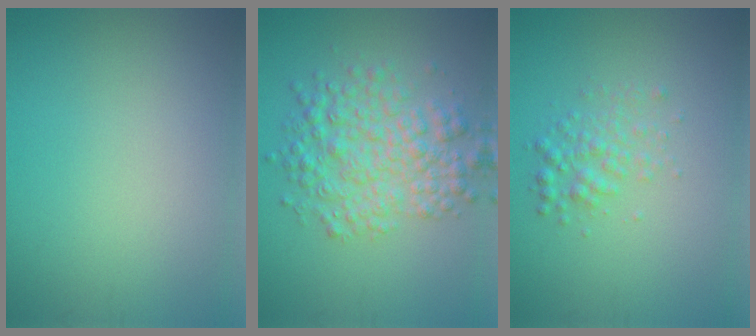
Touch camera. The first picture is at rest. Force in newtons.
{"total": 5.4, "press": 5.4, "slide": 0.1}
{"total": 2.1, "press": 2.1, "slide": 0.0}